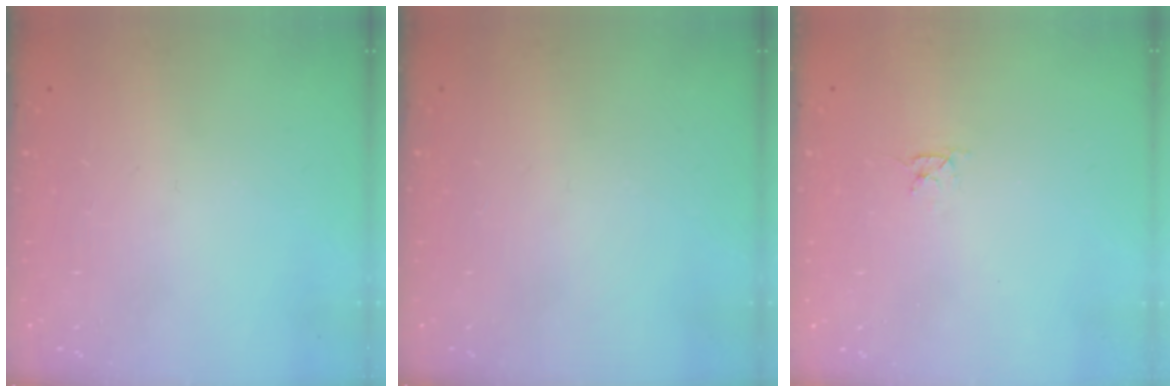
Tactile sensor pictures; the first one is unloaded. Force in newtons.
{"total": 0.0}
{"total": 2.8, "press": 2.8, "slide": 0.3}